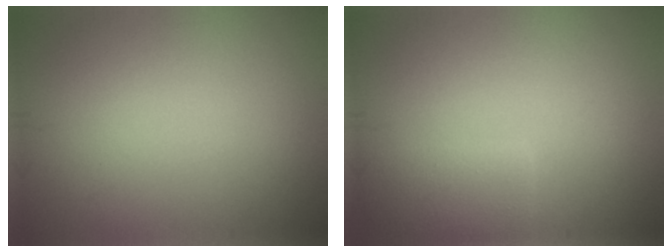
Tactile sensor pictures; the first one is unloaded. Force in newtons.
{"total": 2.9, "press": 2.9, "slide": 0.1}